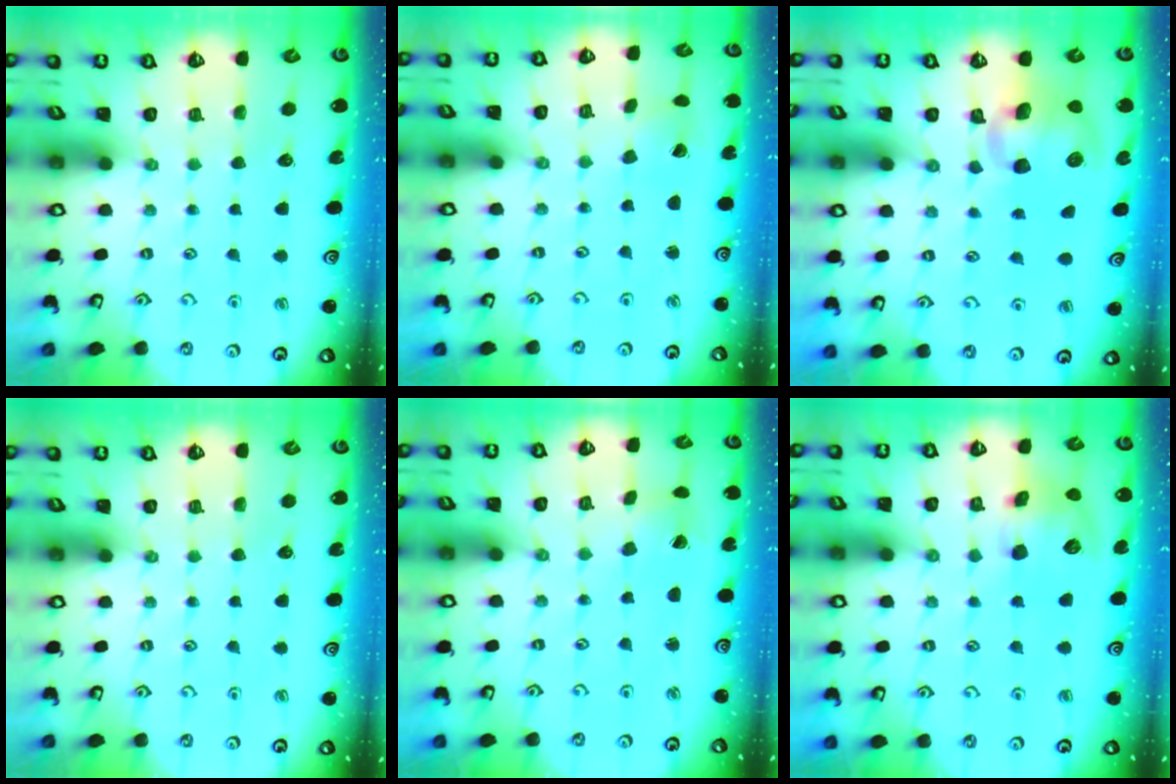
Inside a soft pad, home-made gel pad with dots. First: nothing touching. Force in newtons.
{"total": 0.8, "press": 0.8, "slide": 0.1}
{"total": 10.6, "press": 10.5, "slide": 1.7}
{"total": 0.0}
{"total": 1.2, "press": 1.1, "slide": 0.3}
{"total": 10.7, "press": 10.6, "slide": 1.8}